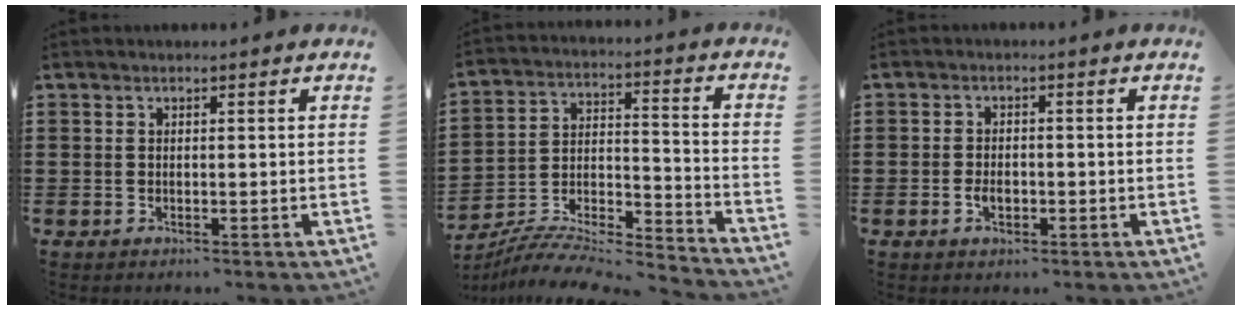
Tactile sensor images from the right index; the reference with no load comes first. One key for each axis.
{"total": 7.6, "fx": -7.2, "fy": 1.0, "fz": 2.1, "tx": -0.038, "ty": 0.000, "tz": -0.148}
{"total": 2.5, "fx": -0.8, "fy": 1.3, "fz": 1.9, "tx": -0.039, "ty": -0.003, "tz": -0.013}